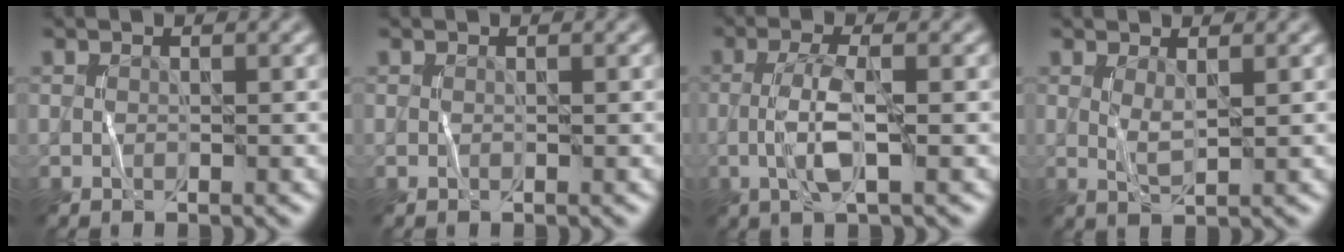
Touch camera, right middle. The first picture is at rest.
{"total": 0.0}
{"total": 3.3, "force": [-0.7, 0.6, 3.2], "torque": [-0.067, 0.012, -0.020]}
{"total": 1.2, "force": [0.6, 0.2, 1.0], "torque": [-0.024, 0.000, 0.014]}